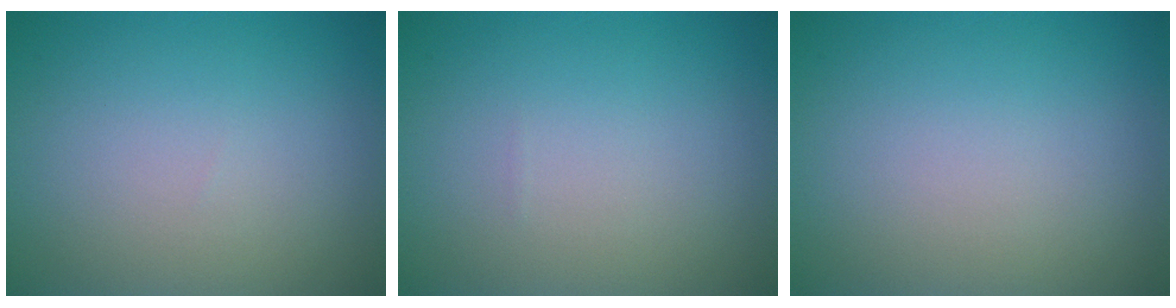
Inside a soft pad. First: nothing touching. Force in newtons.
{"total": 0.0}
{"total": 0.0}